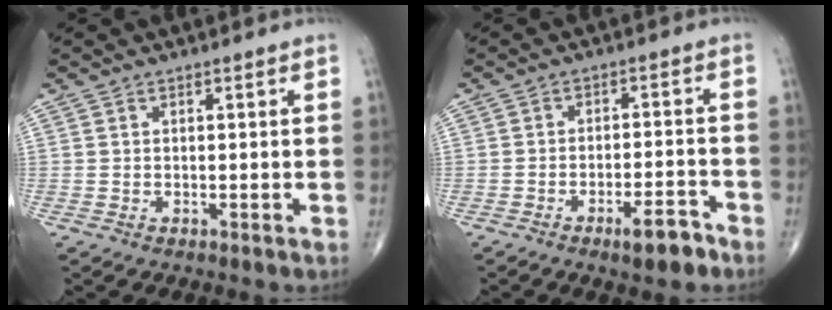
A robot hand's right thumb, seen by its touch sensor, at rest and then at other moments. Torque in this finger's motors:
{"motor_torque": [0.56, 0.52, -0.04, -0.15, 0.14]}